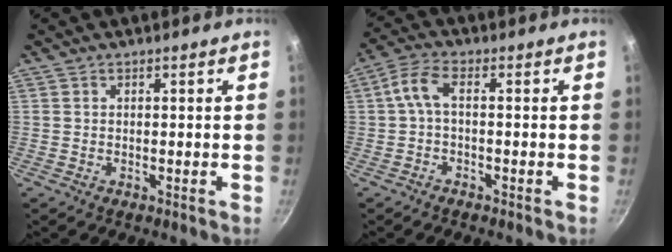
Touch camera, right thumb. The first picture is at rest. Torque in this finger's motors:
{"motor_torque": [-0.21, 0.35, 0.57, -0.45, 0.05]}